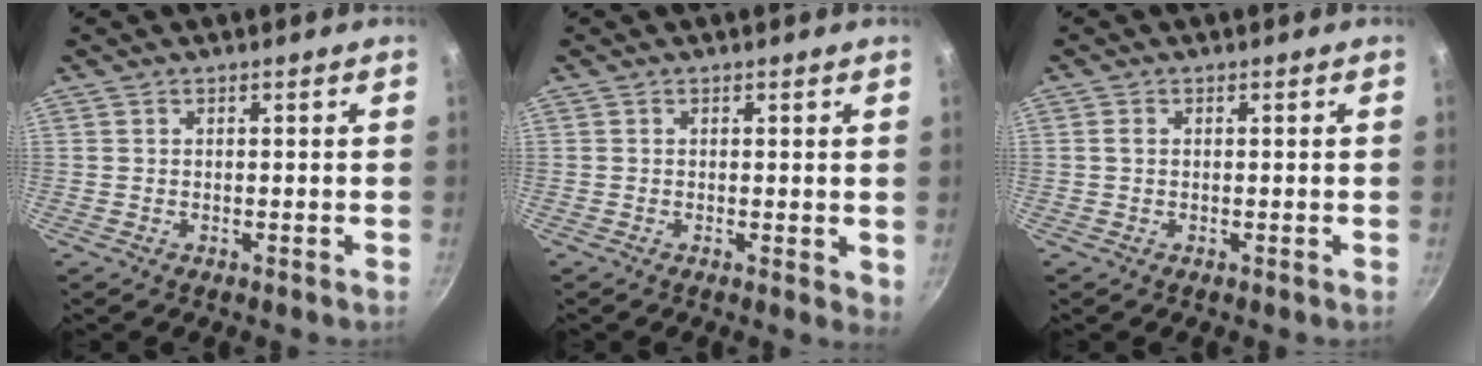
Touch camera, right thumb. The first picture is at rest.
{"total": 2.4, "force": [0.2, 0.9, 2.3], "torque": [-0.030, -0.009, 0.000]}
{"total": 0.9, "force": [0.1, 0.6, 0.6], "torque": [-0.013, -0.001, 0.000]}